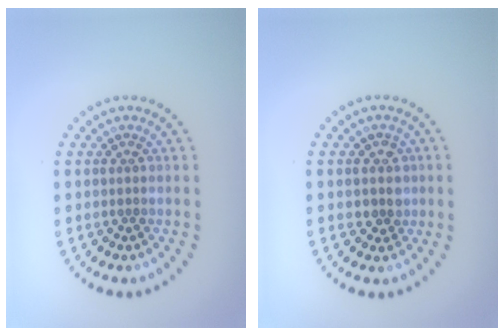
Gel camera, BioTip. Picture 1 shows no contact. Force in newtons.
{"total": 1.9, "press": 1.7, "slide": 0.8}